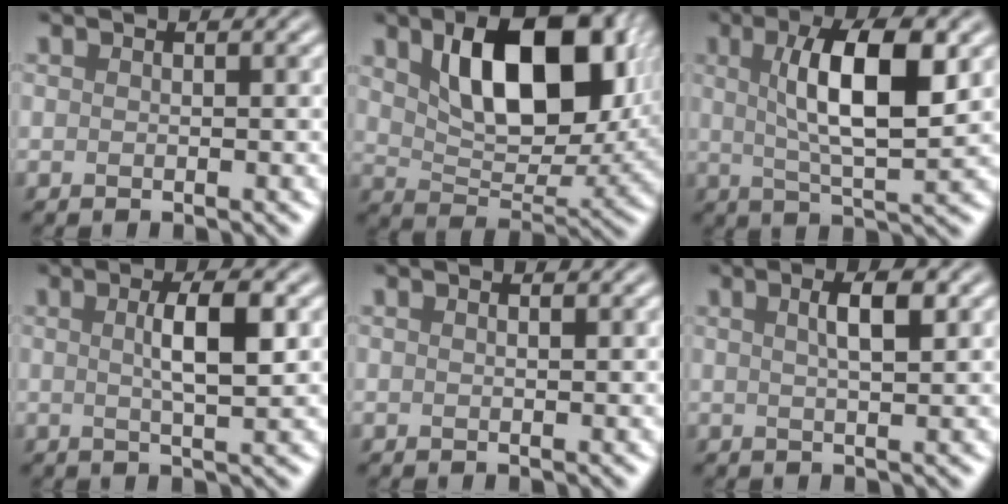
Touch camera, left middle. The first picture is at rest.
{"total": 10.1, "force": [2.9, 5.5, 8.0], "torque": [-0.129, 0.003, 0.060]}
{"total": 7.7, "force": [1.2, 2.0, 7.3], "torque": [-0.118, 0.006, 0.029]}
{"total": 3.7, "force": [0.2, 0.6, 3.6], "torque": [-0.062, 0.007, 0.010]}
{"total": 1.3, "force": [0.6, 0.6, 1.0], "torque": [-0.003, 0.010, -0.009]}
{"total": 2.6, "force": [0.5, 0.6, 2.5], "torque": [-0.035, 0.012, 0.013]}